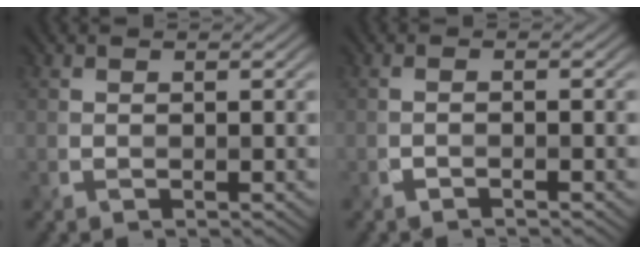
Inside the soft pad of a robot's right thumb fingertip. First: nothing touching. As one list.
[{"total": 1.1, "force": [-0.5, 0.3, 0.9], "torque": [-0.007, 0.005, -0.018]}]